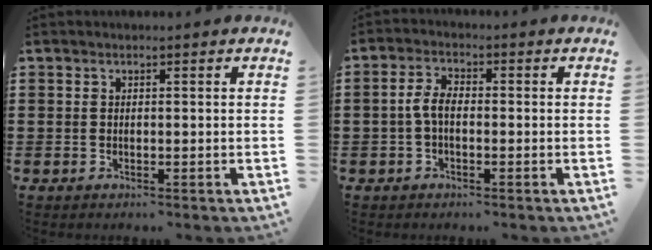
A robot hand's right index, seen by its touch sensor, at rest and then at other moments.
{"total": 3.3, "force": [-0.6, 1.3, 3.0], "torque": [-0.073, -0.002, -0.017]}